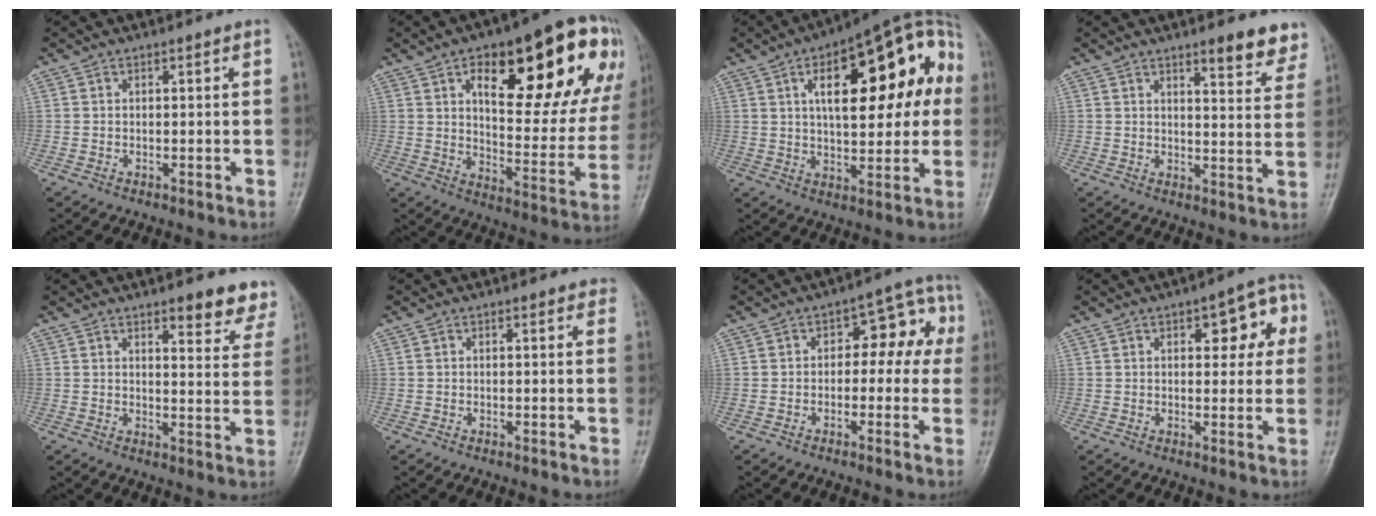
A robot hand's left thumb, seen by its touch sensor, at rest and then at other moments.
{"total": 28.6, "force": [12.0, 11.6, 23.2], "torque": [-0.263, -0.011, 0.172]}
{"total": 22.4, "force": [4.9, 9.3, 19.8], "torque": [-0.253, 0.026, 0.060]}
{"total": 8.2, "force": [6.2, 2.2, 4.8], "torque": [-0.032, -0.036, 0.073]}
{"total": 9.2, "force": [7.3, 3.0, 4.7], "torque": [-0.019, -0.040, 0.074]}
{"total": 1.5, "force": [1.1, 0.7, 0.7], "torque": [0.006, 0.001, 0.006]}
{"total": 8.9, "force": [0.6, 5.5, 6.9], "torque": [-0.039, 0.038, -0.002]}
{"total": 10.8, "force": [3.6, 4.9, 9.0], "torque": [-0.075, 0.008, 0.039]}